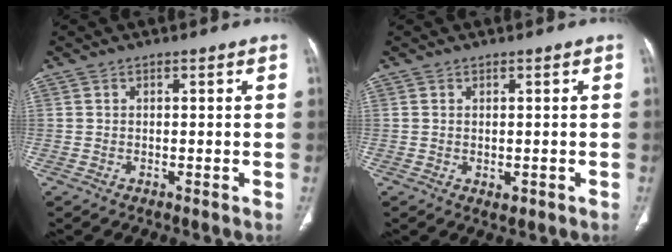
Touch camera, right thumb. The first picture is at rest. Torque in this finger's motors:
{"motor_torque": [-0.12, 0.05, -0.04, 0.02, 0.07]}